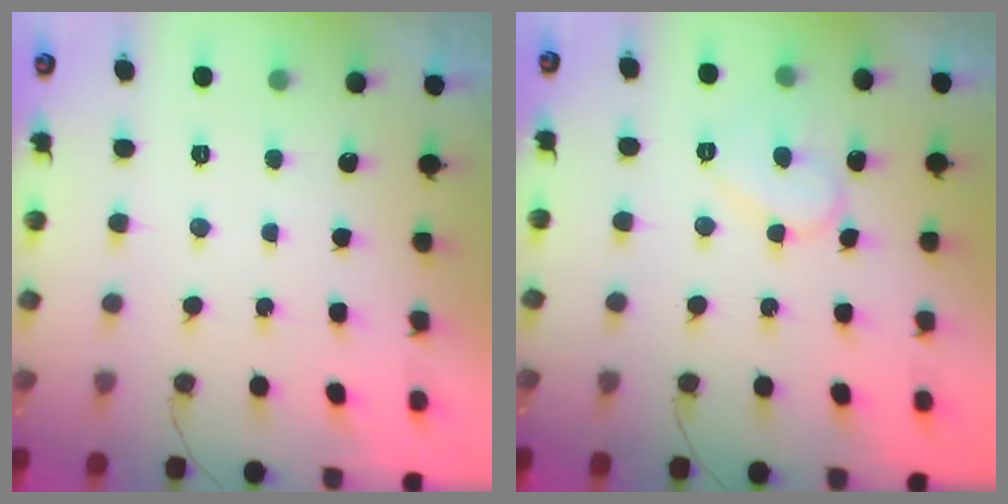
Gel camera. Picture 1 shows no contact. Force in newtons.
{"total": 9.3, "press": 9.3, "slide": 0.3}